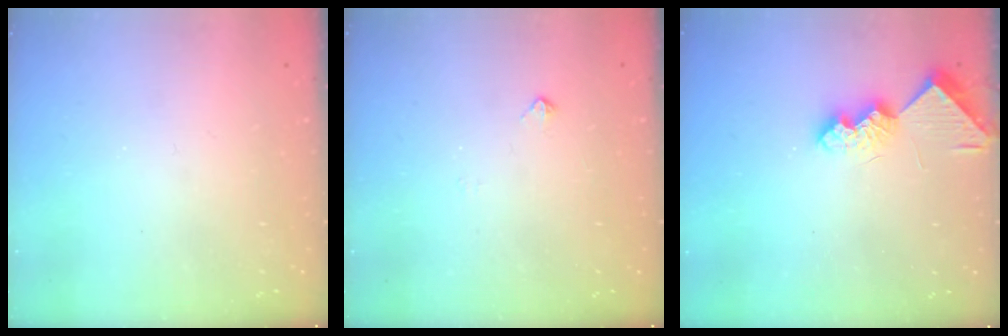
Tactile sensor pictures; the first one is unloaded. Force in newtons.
{"total": 2.4, "press": 2.4, "slide": 0.5}
{"total": 8.9, "press": 8.9, "slide": 0.4}